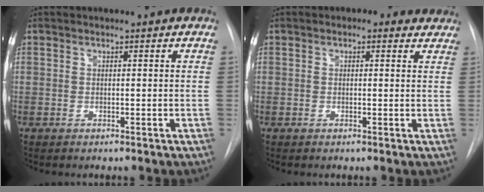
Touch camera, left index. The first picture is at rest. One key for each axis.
{"total": 3.1, "fx": 2.1, "fy": 1.8, "fz": 1.4, "tx": -0.011, "ty": 0.014, "tz": 0.018}